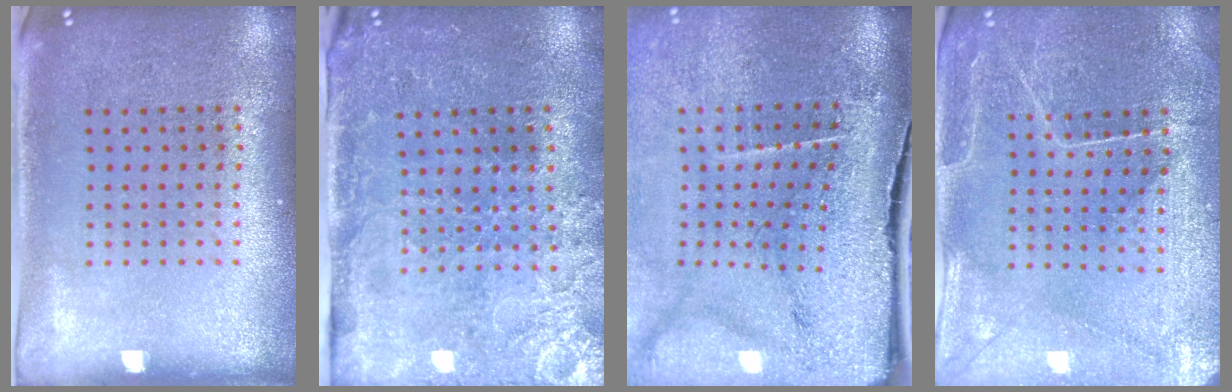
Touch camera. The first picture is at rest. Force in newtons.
{"total": 3.4, "press": 3.4, "slide": 0.6}
{"total": 4.6, "press": 3.8, "slide": 2.7}
{"total": 0.8, "press": 0.7, "slide": 0.4}